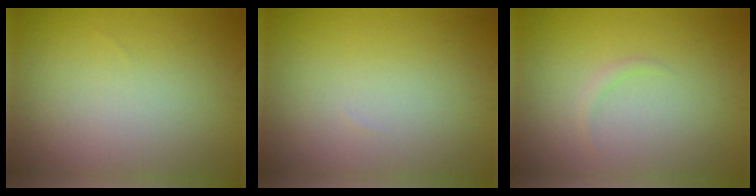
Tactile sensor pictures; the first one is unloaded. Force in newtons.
{"total": 0.0}
{"total": 0.7, "press": 0.7, "slide": 0.1}